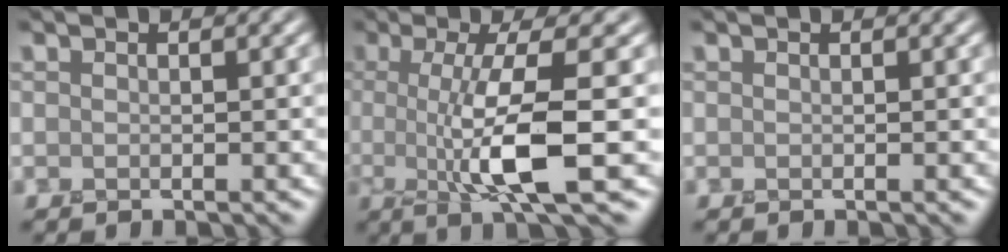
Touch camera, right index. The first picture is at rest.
{"total": 7.2, "force": [-0.4, 1.2, 7.0], "torque": [-0.134, -0.006, -0.005]}
{"total": 0.0}